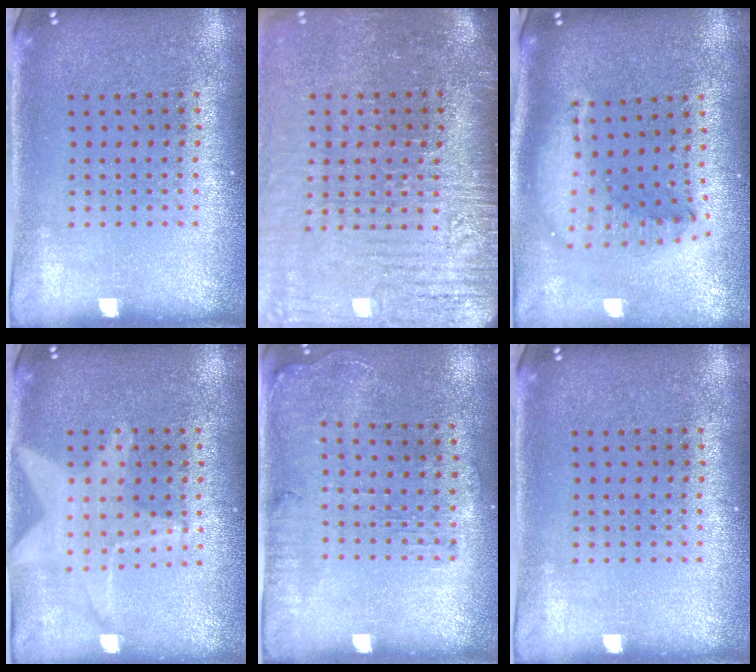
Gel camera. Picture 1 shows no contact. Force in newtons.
{"total": 4.5, "press": 3.8, "slide": 2.3}
{"total": 1.8, "press": 1.5, "slide": 1.0}
{"total": 1.6, "press": 1.5, "slide": 0.6}
{"total": 1.3, "press": 1.2, "slide": 0.5}
{"total": 0.0}